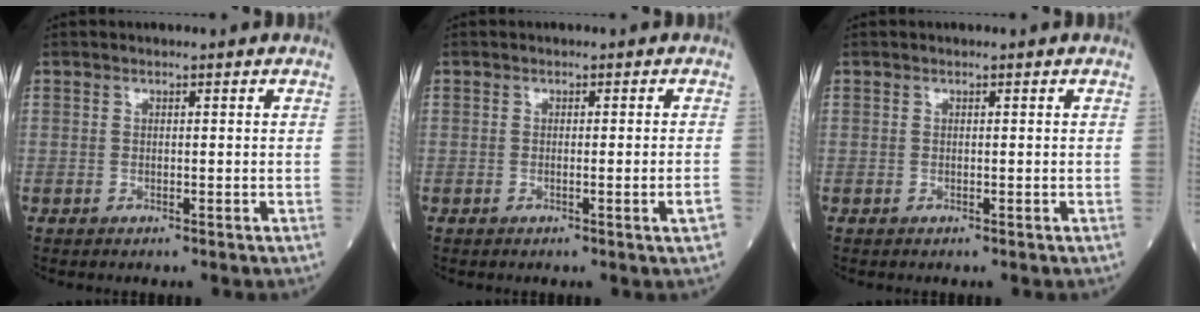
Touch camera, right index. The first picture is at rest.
{"total": 2.3, "force": [-0.9, -0.4, 2.1], "torque": [-0.027, -0.005, -0.012]}
{"total": 0.0}